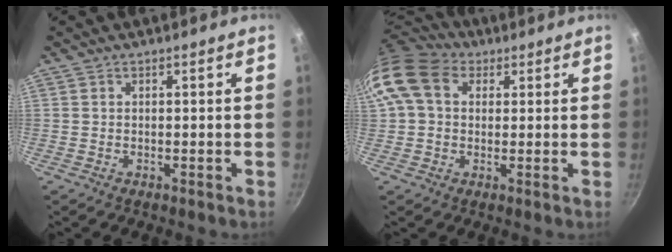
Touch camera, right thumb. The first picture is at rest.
{"total": 13.6, "force": [3.7, 10.4, 8.0], "torque": [-0.153, 0.023, 0.052]}